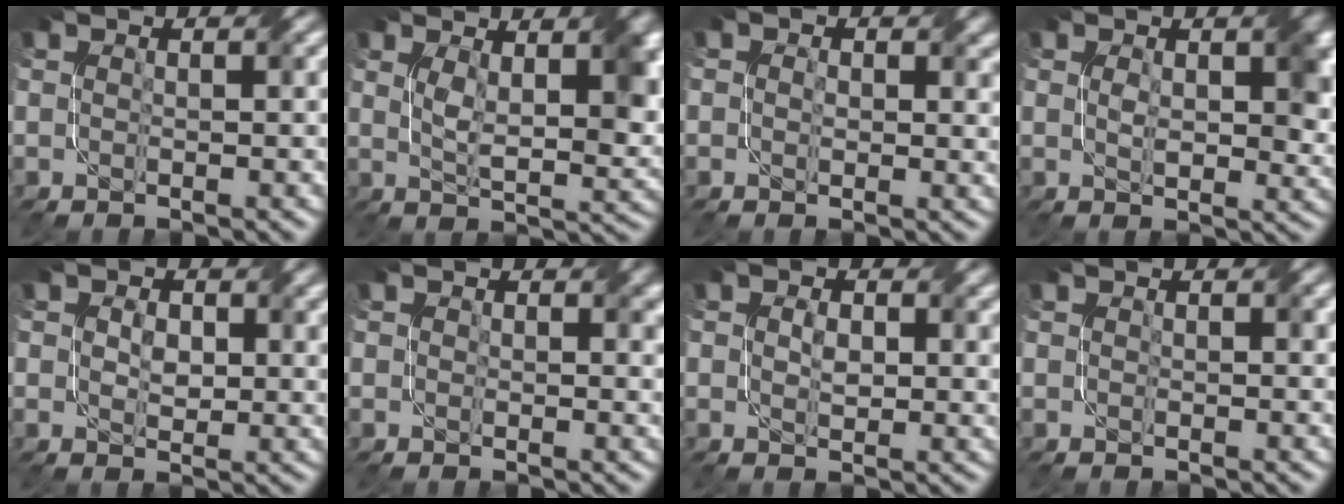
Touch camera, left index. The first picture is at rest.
{"total": 6.9, "force": [2.3, 2.7, 6.0], "torque": [-0.101, -0.008, 0.043]}
{"total": 2.5, "force": [0.5, 1.7, 1.7], "torque": [-0.021, -0.001, 0.005]}
{"total": 4.7, "force": [0.7, 2.4, 4.0], "torque": [-0.061, -0.004, 0.018]}
{"total": 3.0, "force": [0.7, 2.1, 2.1], "torque": [-0.037, -0.004, 0.012]}
{"total": 1.9, "force": [0.8, 1.3, 1.1], "torque": [-0.011, -0.003, 0.007]}
{"total": 2.7, "force": [0.5, 1.7, 2.0], "torque": [-0.037, -0.003, 0.009]}
{"total": 0.5, "force": [0.4, 0.4, 0.2], "torque": [0.001, -0.002, 0.004]}